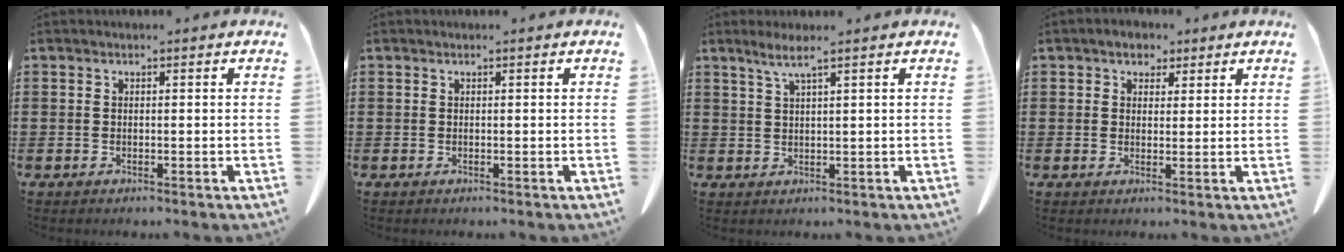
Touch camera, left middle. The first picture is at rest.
{"total": 0.0}
{"total": 2.9, "force": [1.8, -0.4, 2.2], "torque": [-0.047, -0.003, 0.033]}
{"total": 2.8, "force": [2.1, 1.8, 0.6], "torque": [-0.015, 0.007, 0.038]}